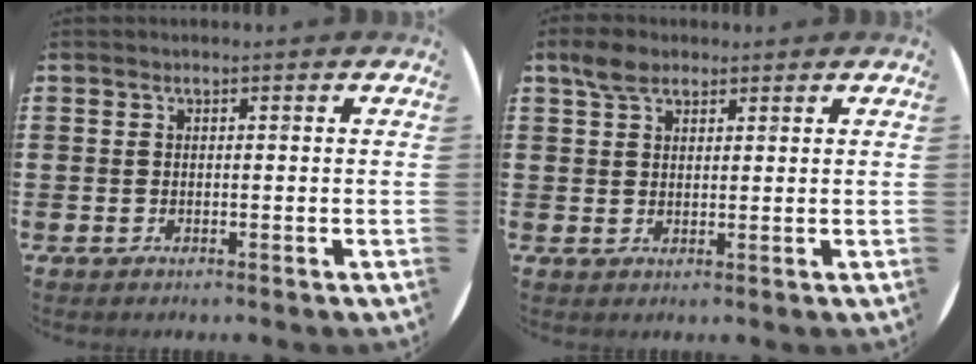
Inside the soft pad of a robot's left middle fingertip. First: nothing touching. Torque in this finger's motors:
{"motor_torque": [0.49, -0.44, 0.05, 0.01]}